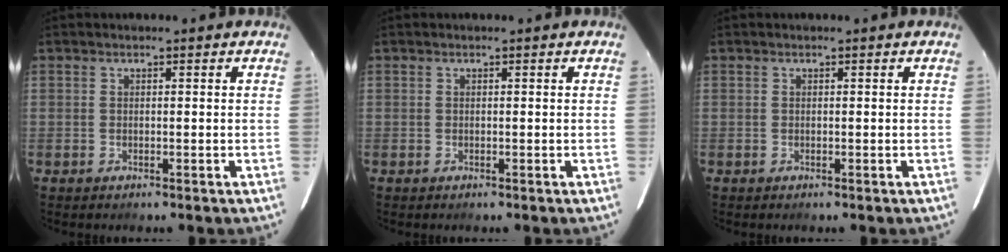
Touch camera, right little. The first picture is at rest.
{"total": 0.0}
{"total": 0.0}